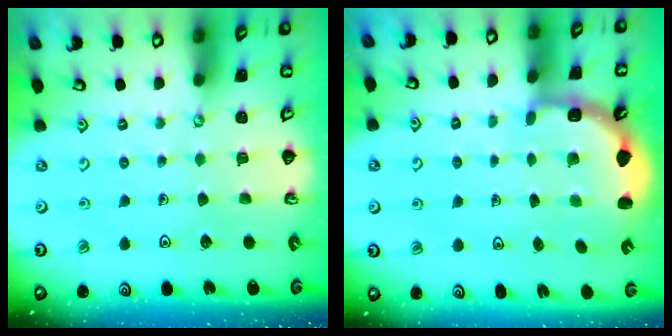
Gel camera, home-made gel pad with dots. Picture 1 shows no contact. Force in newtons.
{"total": 3.2, "press": 2.7, "slide": 1.7}